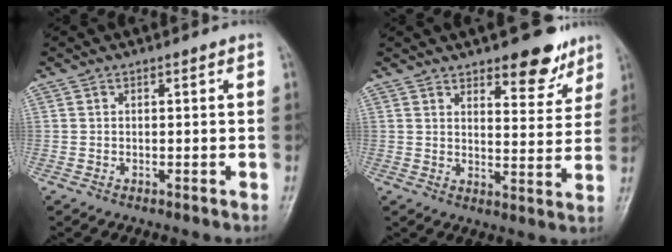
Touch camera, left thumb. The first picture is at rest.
{"total": 9.8, "force": [6.8, 4.0, 5.9], "torque": [-0.043, -0.042, 0.096]}